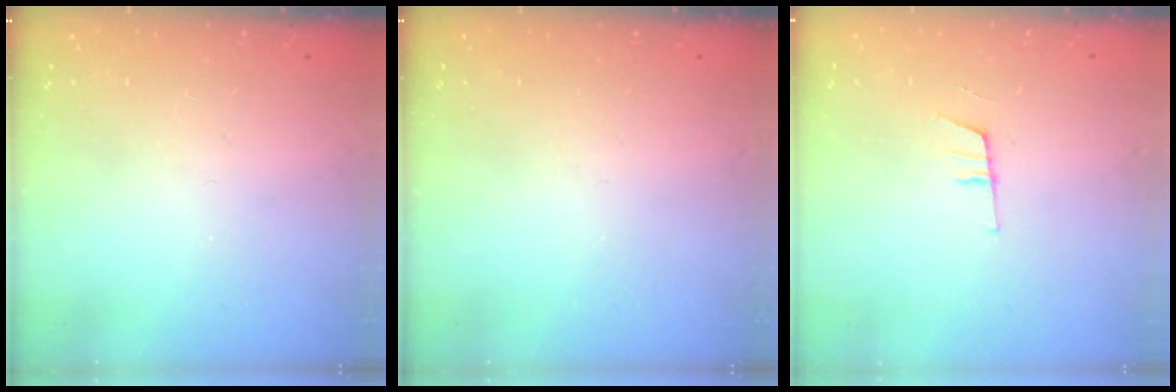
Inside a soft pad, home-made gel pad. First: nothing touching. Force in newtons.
{"total": 0.0}
{"total": 7.7, "press": 7.2, "slide": 2.8}